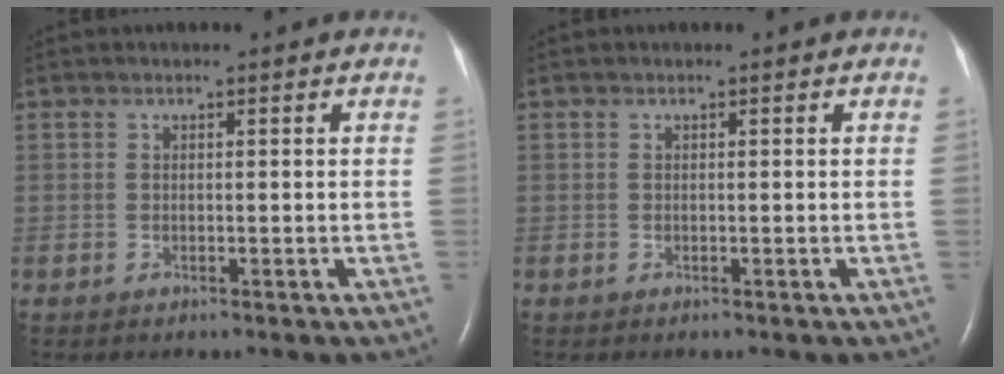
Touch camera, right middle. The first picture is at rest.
{"total": 0.0}